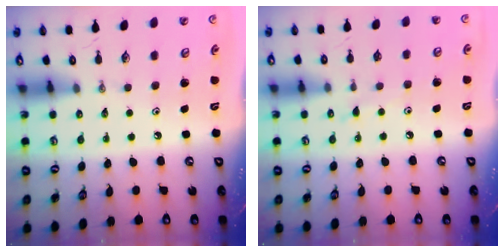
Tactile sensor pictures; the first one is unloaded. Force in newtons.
{"total": 6.3, "press": 6.3, "slide": 0.5}